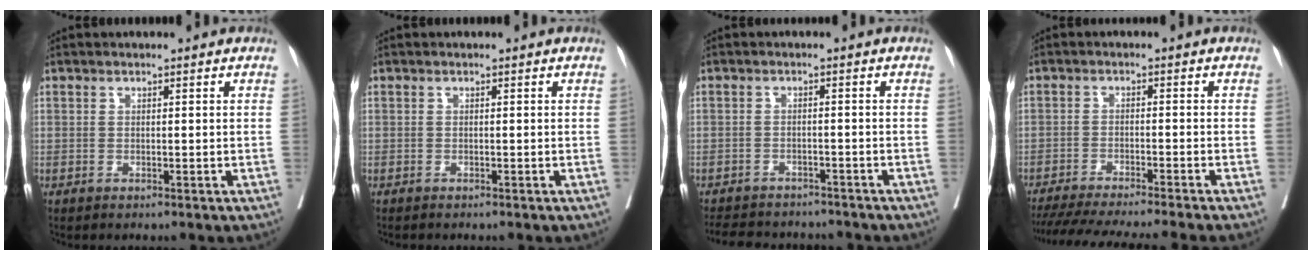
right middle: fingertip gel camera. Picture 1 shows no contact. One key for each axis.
{"total": 0.8, "fx": -0.8, "fy": 0.1, "fz": 0.2, "tx": -0.005, "ty": -0.002, "tz": -0.013}
{"total": 11.3, "fx": -10.3, "fy": 3.4, "fz": 3.2, "tx": -0.063, "ty": 0.005, "tz": -0.135}
{"total": 15.8, "fx": -14.1, "fy": -1.1, "fz": 7.1, "tx": -0.103, "ty": -0.040, "tz": -0.211}